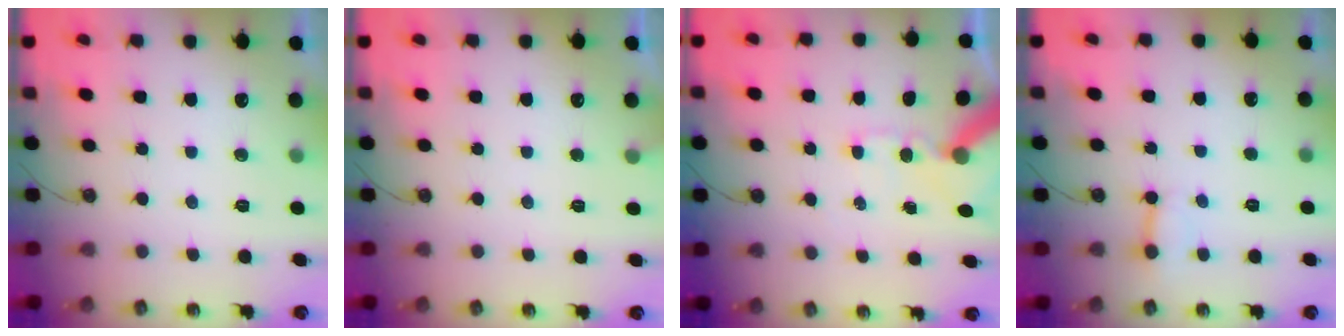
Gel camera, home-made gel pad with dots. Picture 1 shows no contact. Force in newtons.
{"total": 2.9, "press": 2.9, "slide": 0.2}
{"total": 12.5, "press": 12.4, "slide": 2.0}
{"total": 2.7, "press": 2.6, "slide": 0.6}